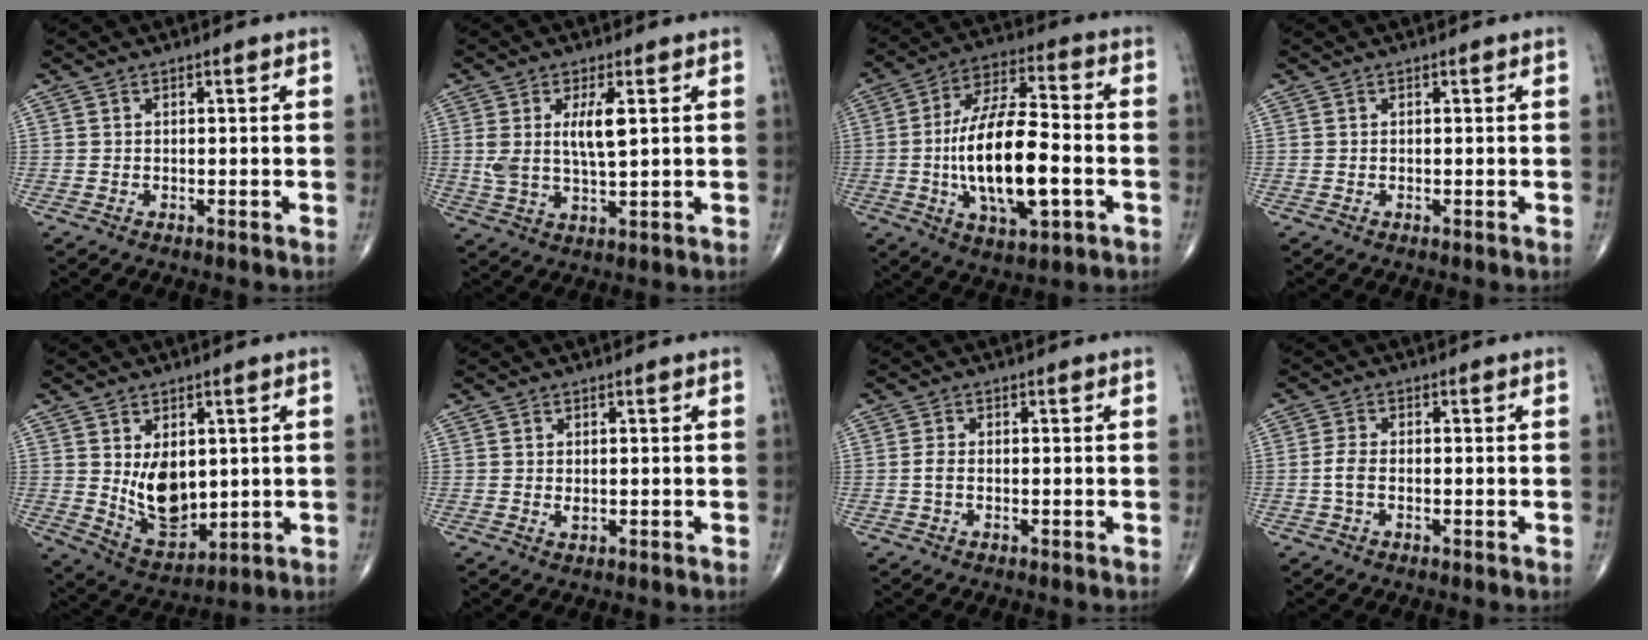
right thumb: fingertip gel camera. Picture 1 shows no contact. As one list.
[{"total": 7.3, "force": [1.9, 2.4, 6.6], "torque": [-0.129, -0.010, 0.042]}, {"total": 19.3, "force": [-3.4, 7.9, 17.2], "torque": [-0.304, 0.026, -0.055]}, {"total": 0.0}, {"total": 10.4, "force": [1.3, 6.6, 7.9], "torque": [-0.102, -0.024, 0.045]}, {"total": 0.9, "force": [0.1, 0.6, 0.7], "torque": [-0.012, -0.003, 0.002]}, {"total": 1.4, "force": [-0.3, 0.8, 1.1], "torque": [-0.026, 0.001, -0.008]}, {"total": 2.5, "force": [-0.6, 1.3, 2.1], "torque": [-0.048, 0.007, -0.016]}]